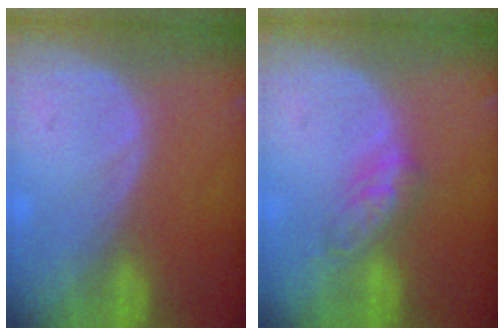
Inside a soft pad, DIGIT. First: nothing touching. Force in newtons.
{"total": 4.5, "press": 4.5, "slide": 0.5}